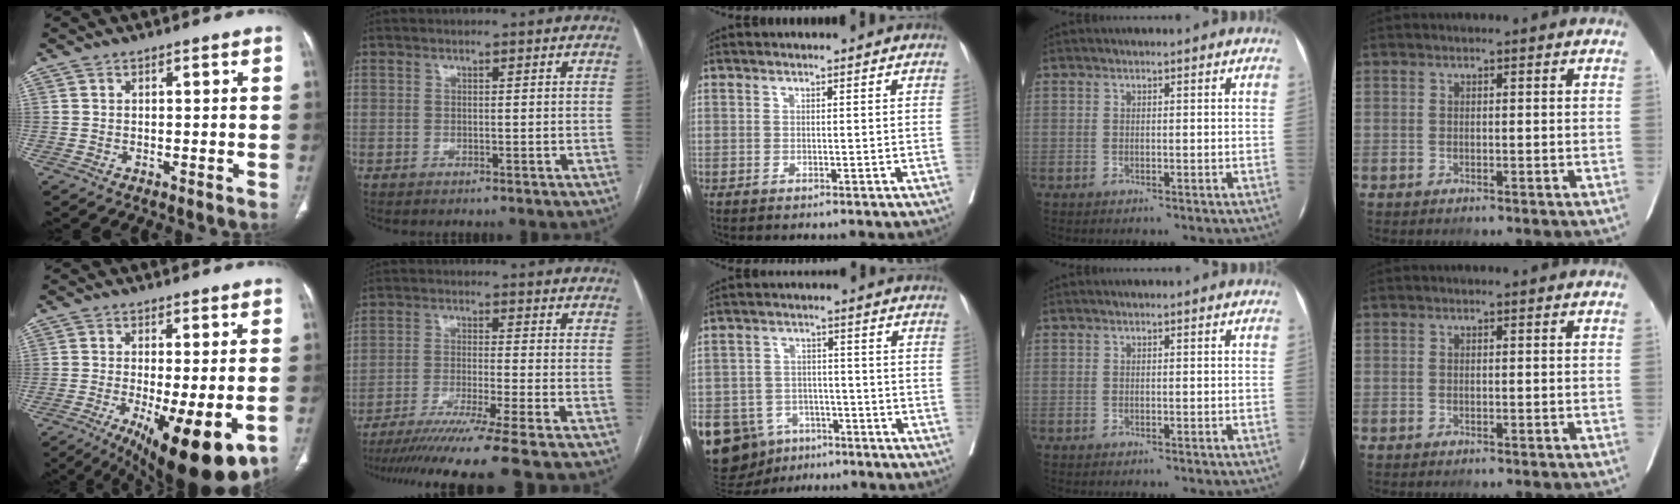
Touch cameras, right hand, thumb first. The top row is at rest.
{"thumb": {"total": 16.6, "force": [-6.0, 4.7, 14.7], "torque": [-0.196, -0.025, -0.078]}, "index": {"total": 15.3, "force": [-12.7, -2.6, 8.2], "torque": [-0.123, -0.048, -0.200]}, "middle": {"total": 17.3, "force": [-9.1, 13.1, 6.9], "torque": [-0.180, 0.014, -0.127]}}